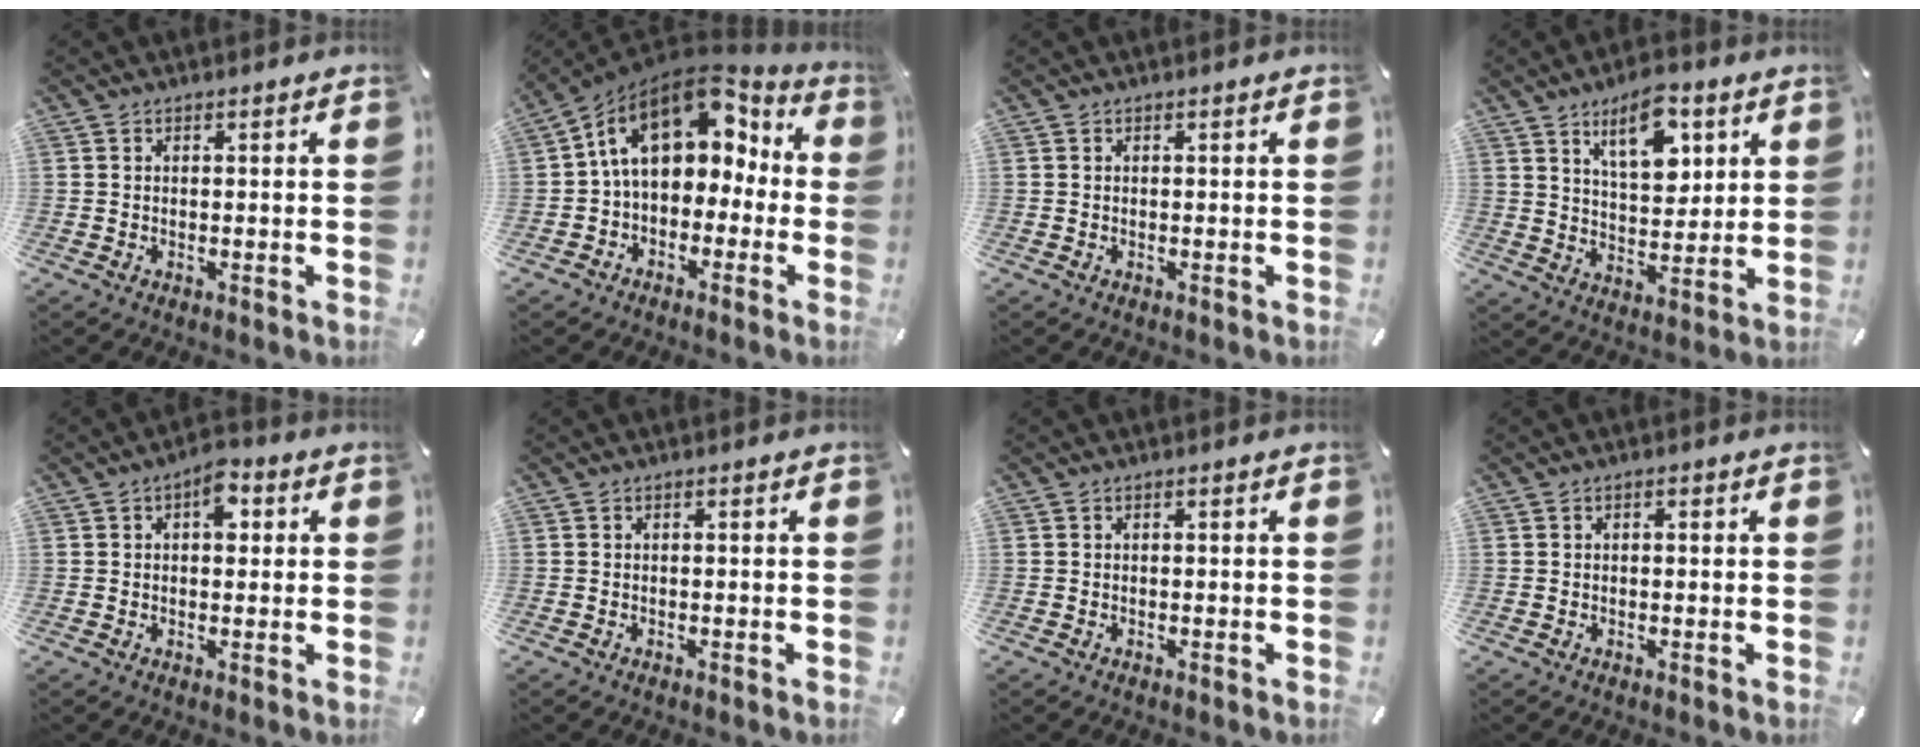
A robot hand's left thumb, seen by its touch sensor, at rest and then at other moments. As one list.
[{"total": 15.9, "force": [5.0, 10.7, 10.7], "torque": [-0.187, -0.021, 0.086]}, {"total": 0.0}, {"total": 12.3, "force": [6.7, 6.5, 8.1], "torque": [-0.109, -0.025, 0.113]}, {"total": 5.6, "force": [1.7, 3.2, 4.2], "torque": [-0.046, -0.004, 0.021]}, {"total": 0.0}, {"total": 0.0}, {"total": 0.7, "force": [0.0, 0.5, 0.5], "torque": [-0.009, 0.003, -0.001]}]